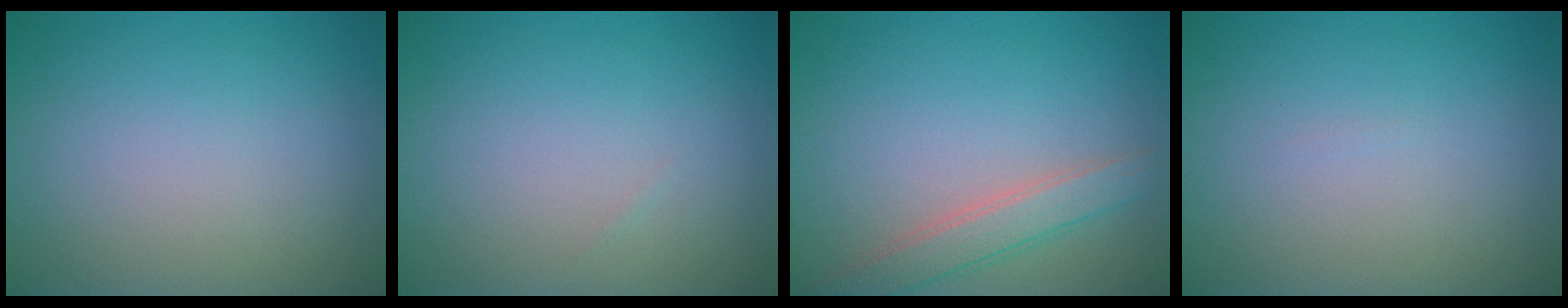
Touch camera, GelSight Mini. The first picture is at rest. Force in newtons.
{"total": 0.0}
{"total": 2.9, "press": 2.9, "slide": 0.2}
{"total": 0.0}